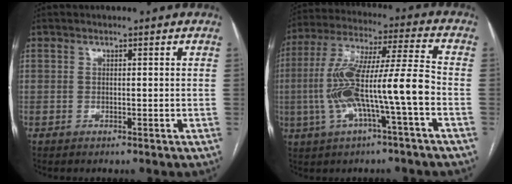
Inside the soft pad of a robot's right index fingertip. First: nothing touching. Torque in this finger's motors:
{"motor_torque": [1.64, -0.50, 0.96, 0.21]}